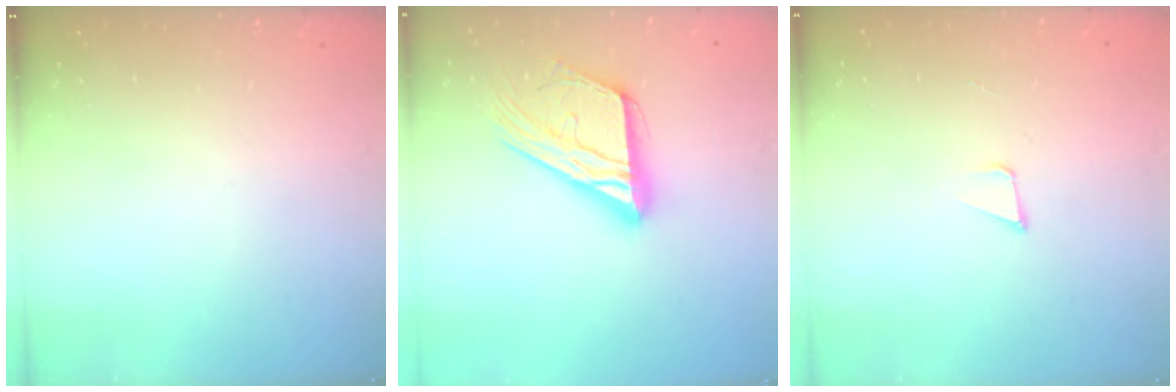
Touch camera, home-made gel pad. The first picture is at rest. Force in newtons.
{"total": 18.7, "press": 18.6, "slide": 1.8}
{"total": 3.4, "press": 2.2, "slide": 2.6}